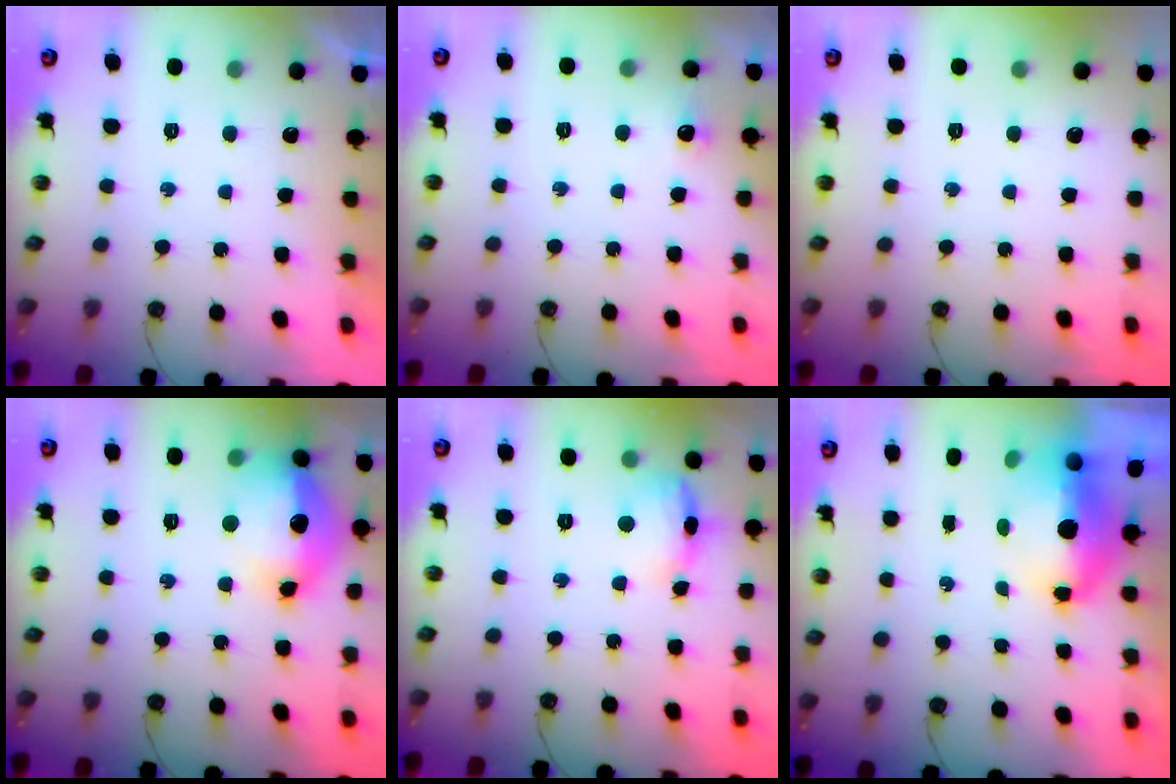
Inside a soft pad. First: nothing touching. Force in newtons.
{"total": 5.7, "press": 5.6, "slide": 1.1}
{"total": 0.0}
{"total": 17.5, "press": 17.4, "slide": 1.6}
{"total": 11.1, "press": 11.0, "slide": 1.0}
{"total": 12.9, "press": 9.3, "slide": 9.0}